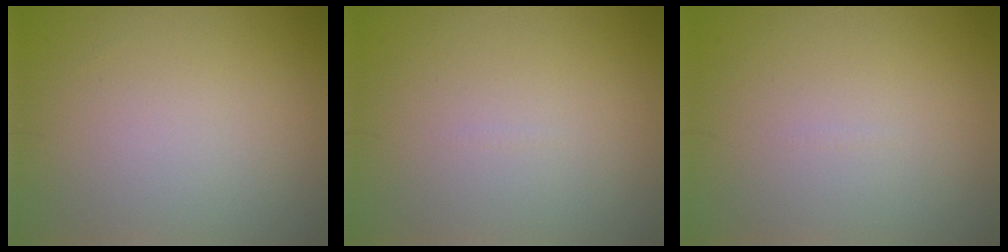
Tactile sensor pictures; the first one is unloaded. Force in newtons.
{"total": 0.0}
{"total": 0.0}